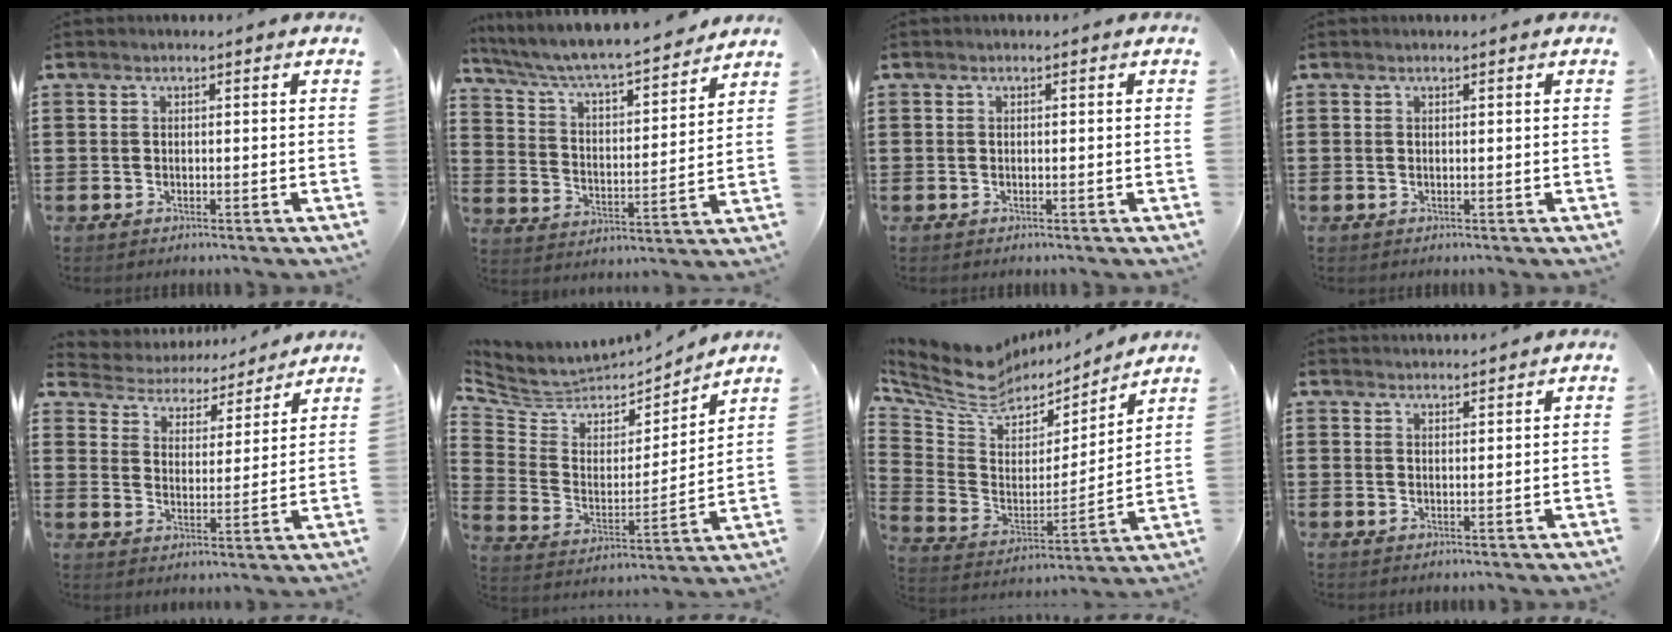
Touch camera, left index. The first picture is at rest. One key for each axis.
{"total": 6.0, "fx": 5.5, "fy": 0.3, "fz": 2.3, "tx": -0.069, "ty": -0.039, "tz": 0.087}
{"total": 0.0}
{"total": 0.0}
{"total": 4.4, "fx": 4.3, "fy": 0.7, "fz": 0.0, "tx": -0.030, "ty": -0.032, "tz": 0.068}
{"total": 5.4, "fx": 4.7, "fy": 2.6, "fz": 0.7, "tx": -0.049, "ty": -0.039, "tz": 0.079}
{"total": 8.7, "fx": 6.7, "fy": 4.2, "fz": 3.7, "tx": -0.109, "ty": -0.039, "tz": 0.122}
{"total": 1.9, "fx": 1.9, "fy": -0.2, "fz": -0.1, "tx": -0.002, "ty": -0.003, "tz": 0.037}